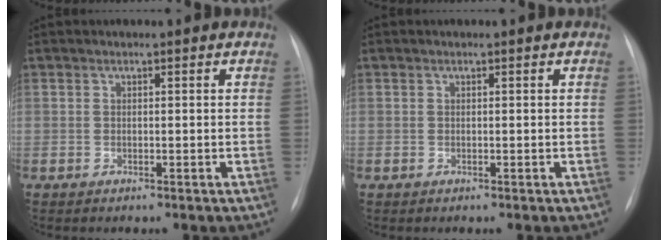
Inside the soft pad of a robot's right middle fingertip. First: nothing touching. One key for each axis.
{"total": 0.0}